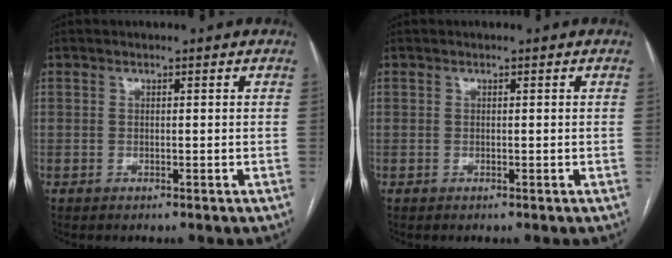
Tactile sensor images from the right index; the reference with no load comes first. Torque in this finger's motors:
{"motor_torque": [0.03, 0.03, 0.00, 0.01]}